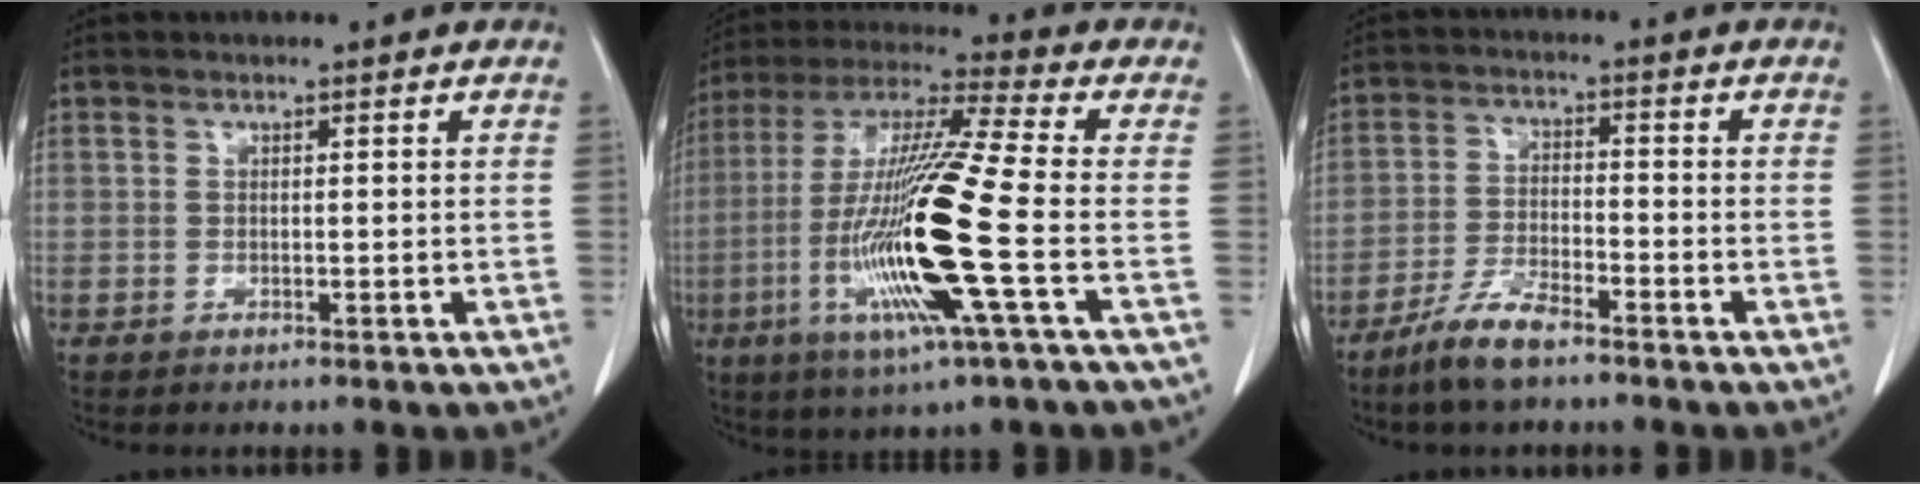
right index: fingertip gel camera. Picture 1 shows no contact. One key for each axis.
{"total": 19.4, "fx": -4.7, "fy": -0.2, "fz": 18.8, "tx": -0.393, "ty": -0.019, "tz": -0.098}
{"total": 6.5, "fx": -5.0, "fy": 1.2, "fz": 4.0, "tx": -0.087, "ty": -0.010, "tz": -0.099}